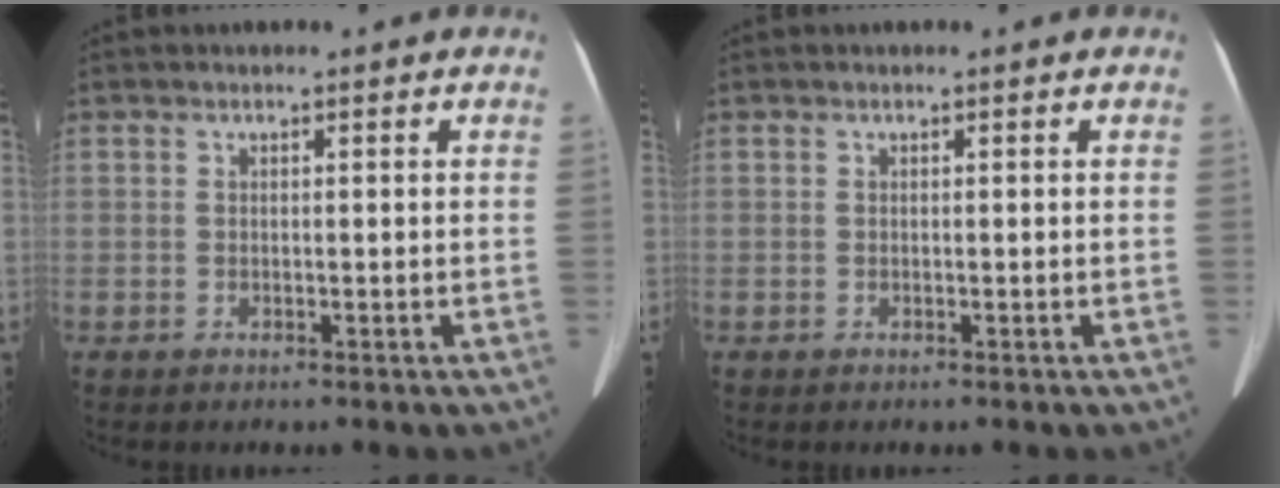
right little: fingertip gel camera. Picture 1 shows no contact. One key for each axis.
{"total": 0.0}